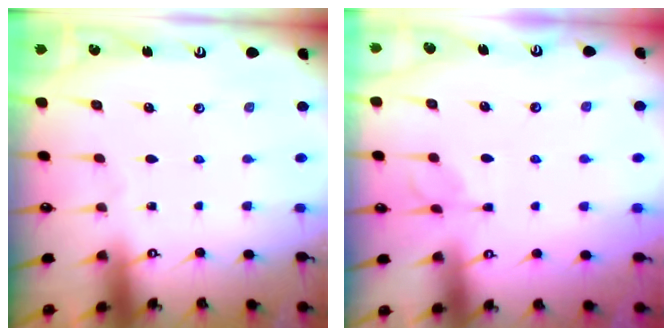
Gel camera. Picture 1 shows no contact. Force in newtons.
{"total": 2.1, "press": 2.0, "slide": 0.8}